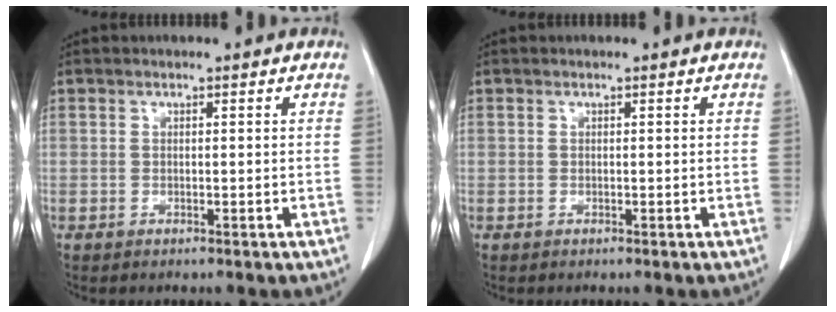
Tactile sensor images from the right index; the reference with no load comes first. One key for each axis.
{"total": 0.0}